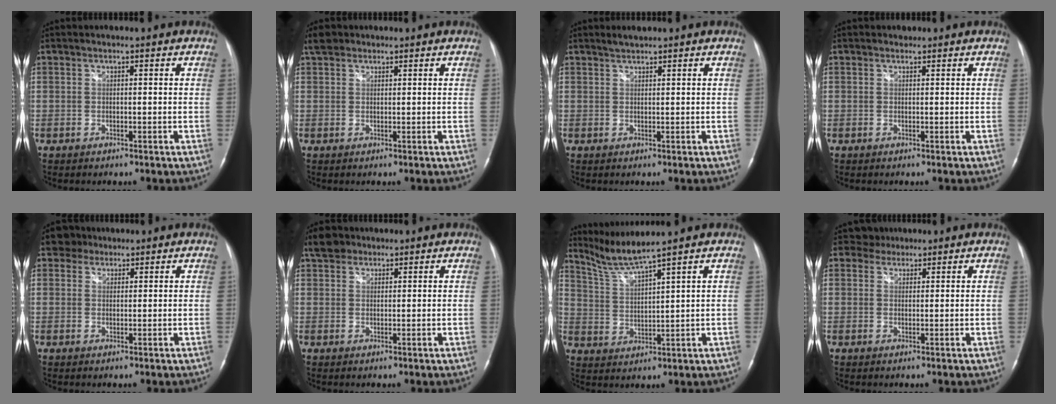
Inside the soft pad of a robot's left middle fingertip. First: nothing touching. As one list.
[{"total": 2.6, "force": [1.9, 1.5, 0.8], "torque": [-0.024, 0.018, 0.036]}, {"total": 1.4, "force": [1.4, 0.0, 0.5], "torque": [-0.013, 0.003, 0.029]}, {"total": 0.6, "force": [0.5, 0.3, 0.0], "torque": [-0.002, 0.001, 0.009]}, {"total": 2.8, "force": [2.1, 1.8, -0.1], "torque": [0.001, 0.010, 0.031]}, {"total": 3.5, "force": [2.6, 2.2, 0.9], "torque": [-0.025, 0.016, 0.050]}, {"total": 6.0, "force": [5.3, -2.0, 1.8], "torque": [-0.050, -0.011, 0.112]}, {"total": 2.4, "force": [2.0, 1.3, -0.5], "torque": [0.009, 0.007, 0.030]}]